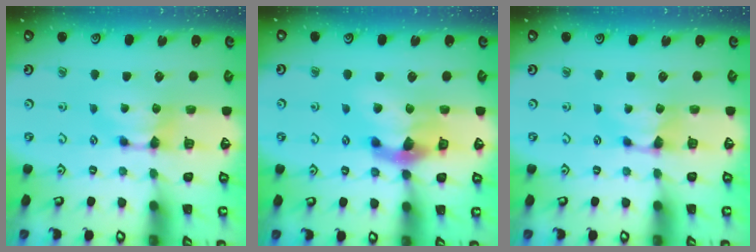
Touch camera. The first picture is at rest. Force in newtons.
{"total": 5.8, "press": 5.5, "slide": 2.1}
{"total": 0.8, "press": 0.2, "slide": 0.8}